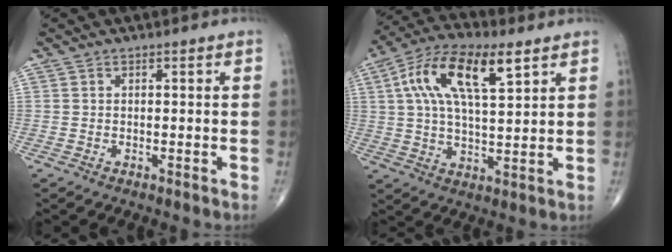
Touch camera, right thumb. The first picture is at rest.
{"total": 15.7, "force": [6.1, 6.1, 13.0], "torque": [-0.239, 0.005, 0.106]}